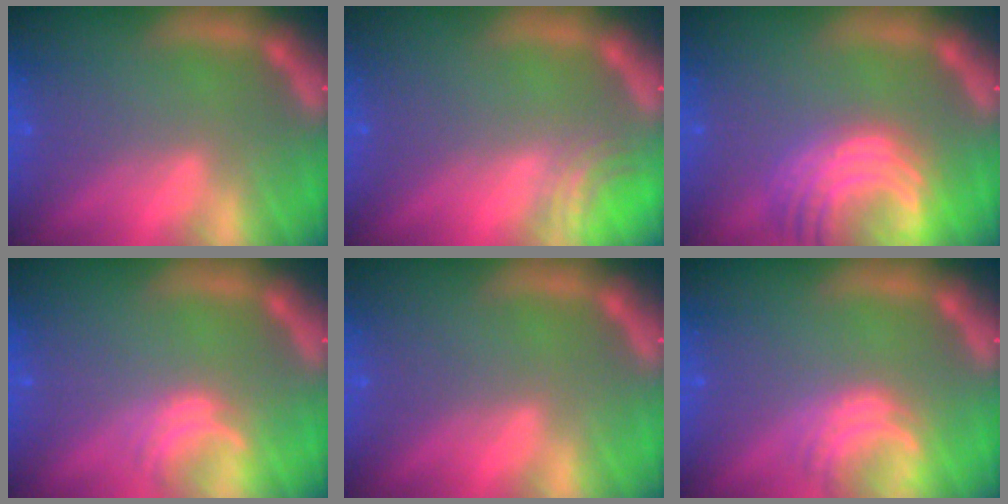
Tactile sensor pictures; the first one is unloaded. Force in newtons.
{"total": 2.5}
{"total": 8.1}
{"total": 2.0}
{"total": 0.0}
{"total": 3.0}